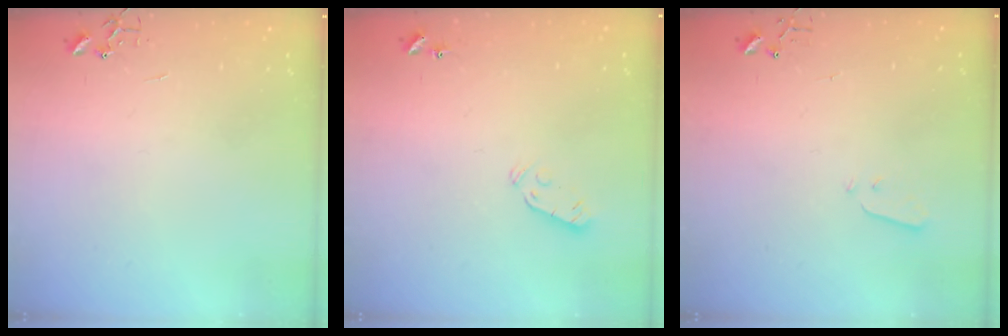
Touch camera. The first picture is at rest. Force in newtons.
{"total": 3.7, "press": 3.6, "slide": 0.6}
{"total": 2.2, "press": 2.1, "slide": 0.3}